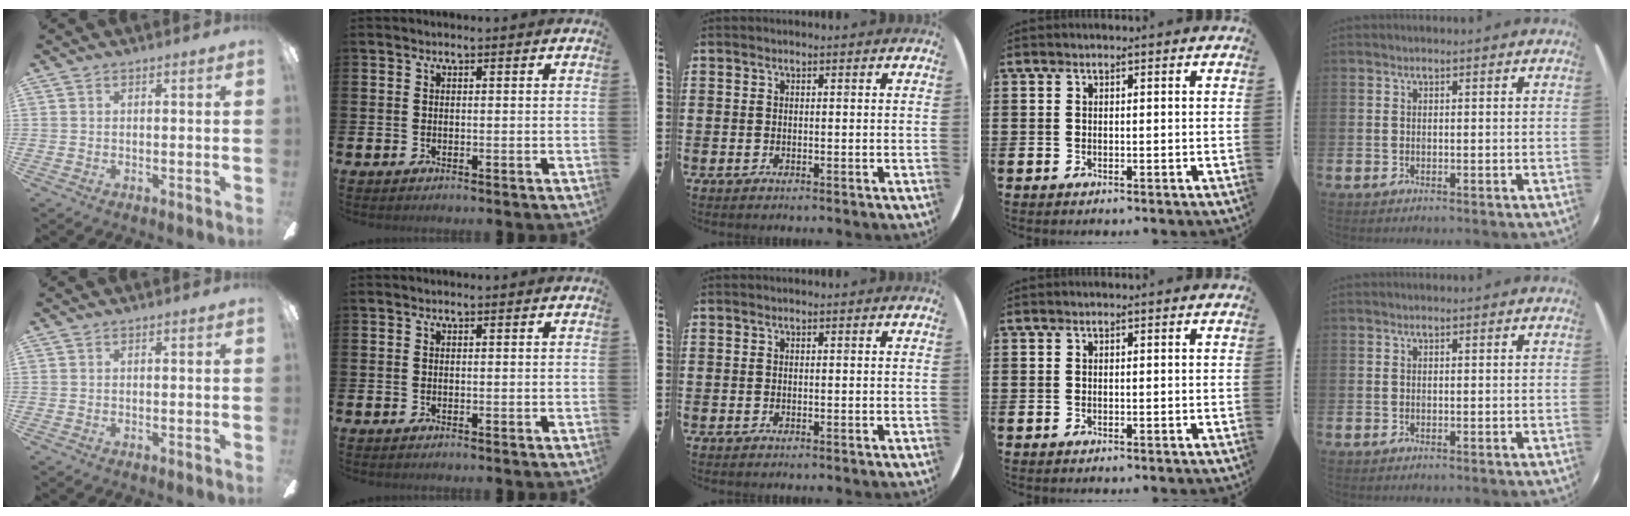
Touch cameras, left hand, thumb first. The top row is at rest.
{}